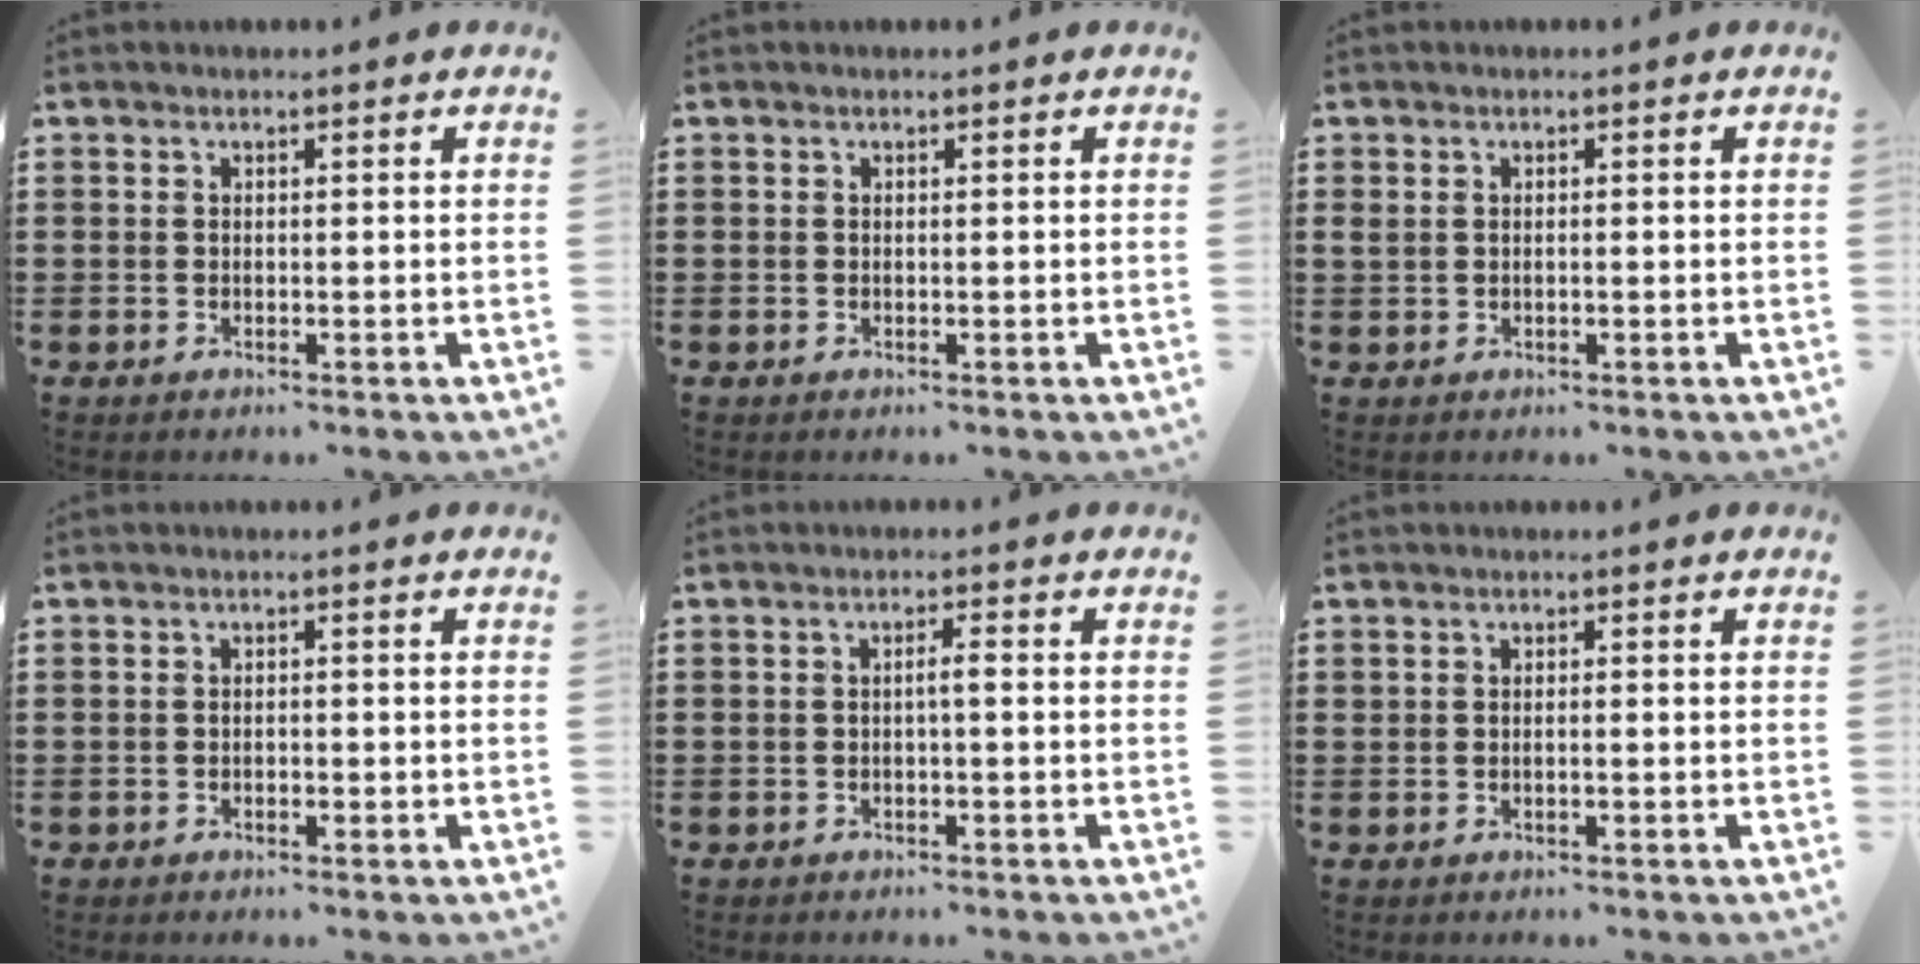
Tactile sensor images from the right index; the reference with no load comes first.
{"total": 0.0}
{"total": 0.7, "force": [0.1, 0.3, 0.6], "torque": [-0.013, 0.002, 0.000]}
{"total": 0.7, "force": [-0.5, 0.5, 0.3], "torque": [-0.008, -0.002, -0.009]}
{"total": 1.6, "force": [-0.3, 0.0, 1.6], "torque": [-0.030, 0.000, -0.006]}
{"total": 0.6, "force": [-0.1, 0.1, 0.6], "torque": [-0.012, -0.005, -0.001]}